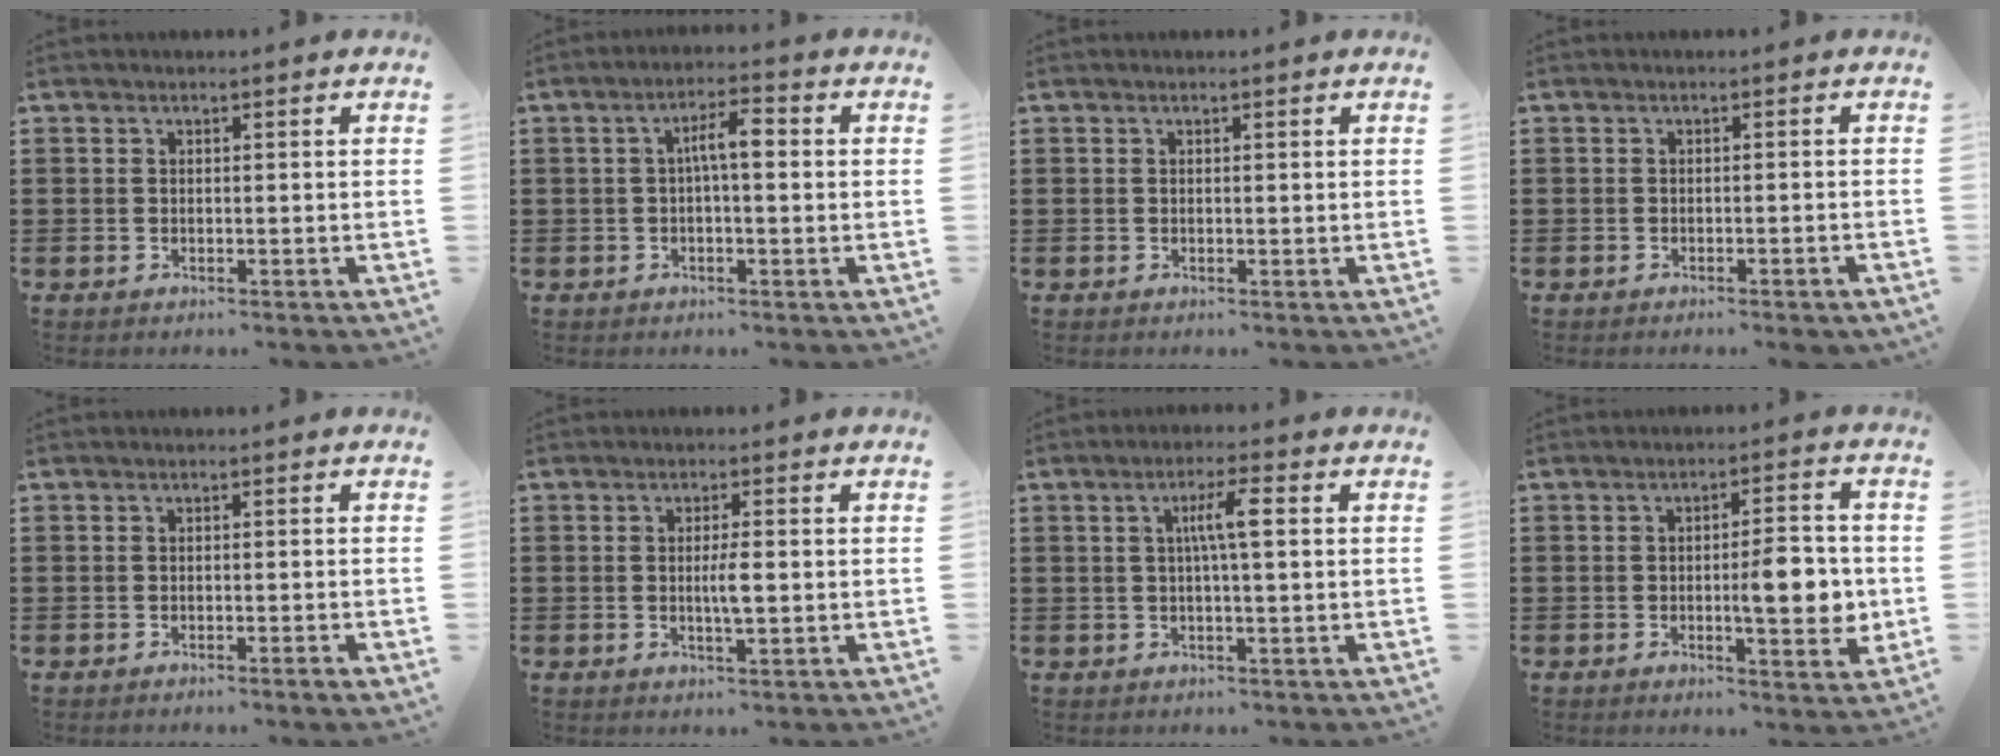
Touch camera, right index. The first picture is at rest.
{"total": 4.4, "force": [0.1, 1.1, 4.2], "torque": [-0.080, 0.012, -0.003]}
{"total": 0.0}
{"total": 1.0, "force": [-0.9, 0.0, 0.4], "torque": [-0.009, -0.001, -0.018]}
{"total": 0.9, "force": [-0.7, -0.1, 0.6], "torque": [-0.011, -0.002, -0.015]}
{"total": 3.1, "force": [-0.3, 0.5, 3.0], "torque": [-0.055, -0.004, -0.006]}
{"total": 4.5, "force": [0.5, 0.3, 4.5], "torque": [-0.085, 0.004, 0.003]}
{"total": 7.5, "force": [-0.8, 2.1, 7.1], "torque": [-0.087, -0.008, -0.020]}